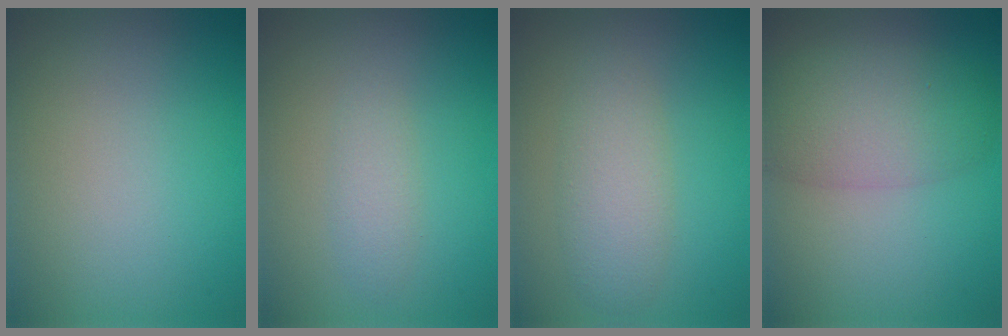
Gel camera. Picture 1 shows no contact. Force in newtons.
{"total": 1.6, "press": 1.6, "slide": 0.1}
{"total": 3.3, "press": 3.3, "slide": 0.3}
{"total": 5.7, "press": 5.7, "slide": 0.2}